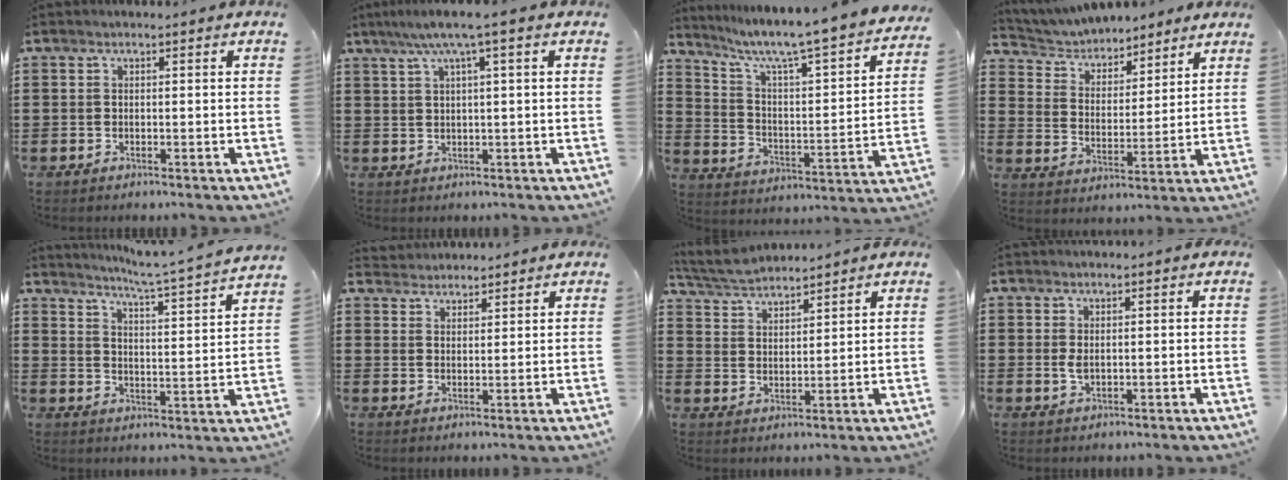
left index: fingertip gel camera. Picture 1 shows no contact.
{"total": 4.1, "force": [1.7, -0.3, 3.7], "torque": [-0.075, 0.001, 0.026]}
{"total": 5.4, "force": [4.4, -0.3, 3.1], "torque": [-0.082, -0.051, 0.062]}
{"total": 5.4, "force": [5.2, 1.2, 0.4], "torque": [-0.037, -0.028, 0.090]}
{"total": 5.0, "force": [4.4, -1.1, 2.1], "torque": [-0.055, -0.046, 0.063]}
{"total": 3.0, "force": [2.9, 0.5, -0.5], "torque": [0.000, -0.004, 0.056]}
{"total": 4.7, "force": [4.6, 0.6, 0.7], "torque": [-0.033, -0.014, 0.084]}
{"total": 1.6, "force": [0.3, 0.7, 1.4], "torque": [-0.037, 0.000, 0.003]}